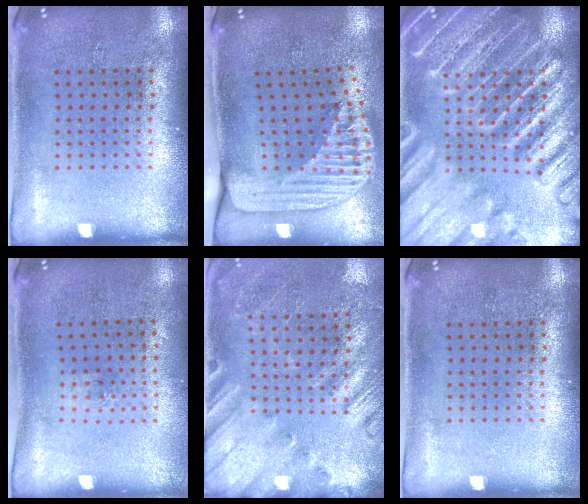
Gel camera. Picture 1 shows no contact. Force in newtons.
{"total": 2.6, "press": 1.8, "slide": 1.9}
{"total": 6.1, "press": 6.1, "slide": 0.7}
{"total": 0.5, "press": 0.2, "slide": 0.5}
{"total": 2.4, "press": 2.0, "slide": 1.4}
{"total": 0.0}